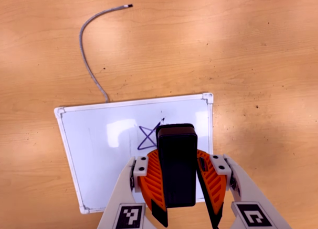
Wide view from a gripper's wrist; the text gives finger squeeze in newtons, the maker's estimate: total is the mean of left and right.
{"total": 10.0, "left": 10.1, "right": 9.8}